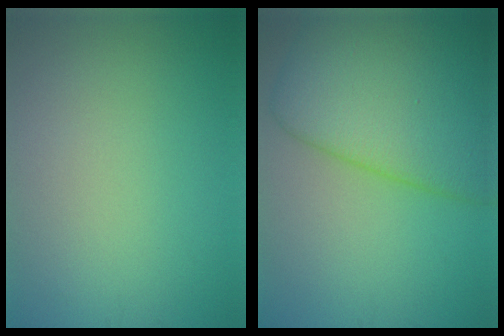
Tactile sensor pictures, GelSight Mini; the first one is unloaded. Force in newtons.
{"total": 10.8, "press": 10.8, "slide": 0.5}